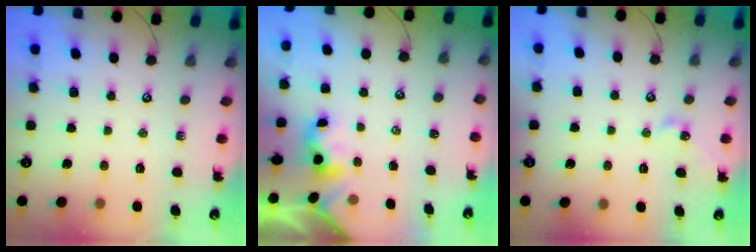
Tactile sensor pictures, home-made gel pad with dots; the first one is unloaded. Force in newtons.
{"total": 1.1, "press": 1.0, "slide": 0.4}
{"total": 5.5, "press": 5.5, "slide": 0.0}